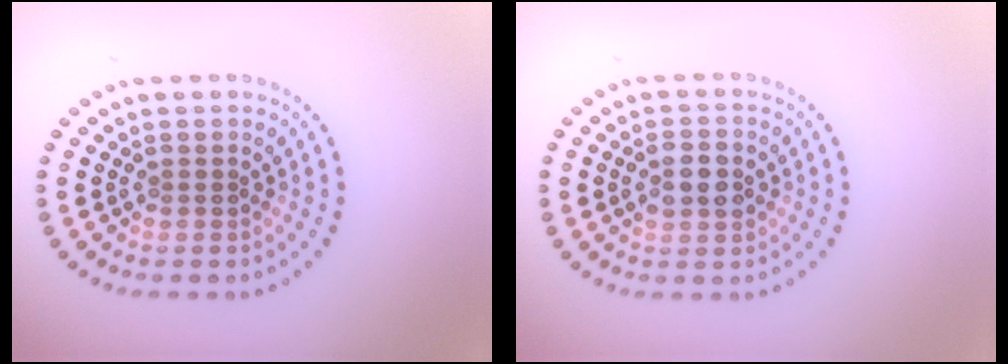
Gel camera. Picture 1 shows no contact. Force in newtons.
{"total": 2.9, "press": 2.9, "slide": 0.1}